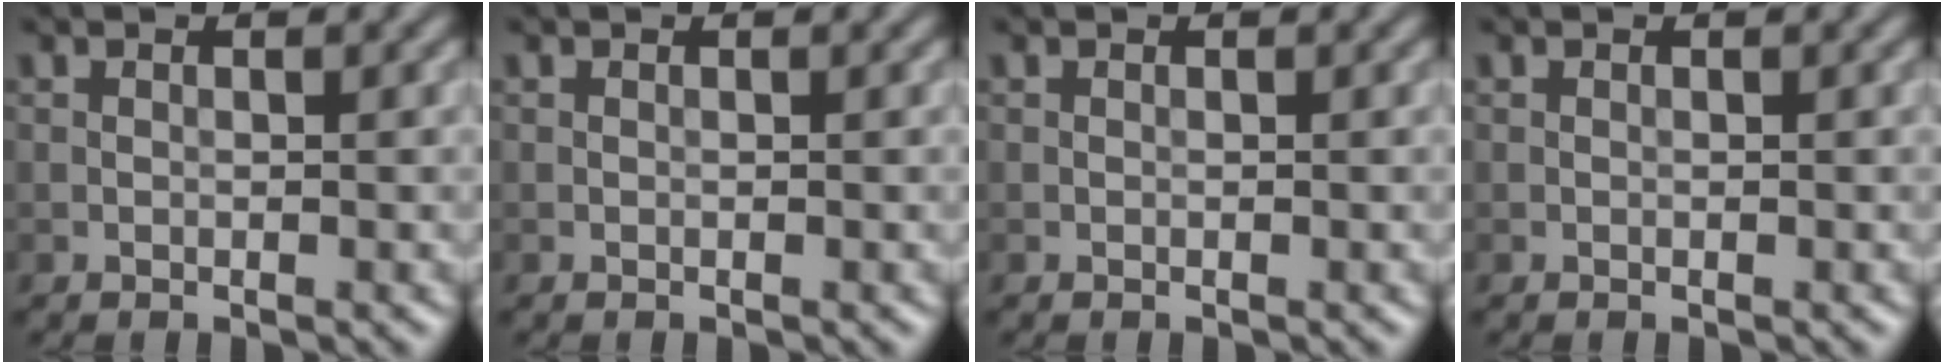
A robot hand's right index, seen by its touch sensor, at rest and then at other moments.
{"total": 0.0}
{"total": 0.0}
{"total": 0.0}